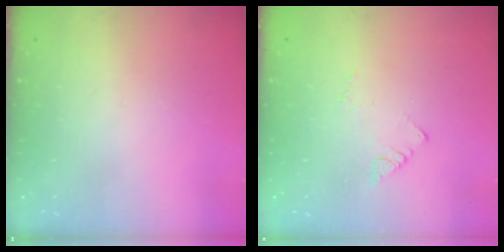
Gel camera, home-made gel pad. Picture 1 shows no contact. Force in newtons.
{"total": 3.2, "press": 3.2, "slide": 0.3}